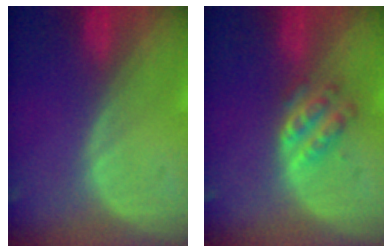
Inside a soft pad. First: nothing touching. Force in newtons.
{"total": 4.5, "press": 4.4, "slide": 0.8}